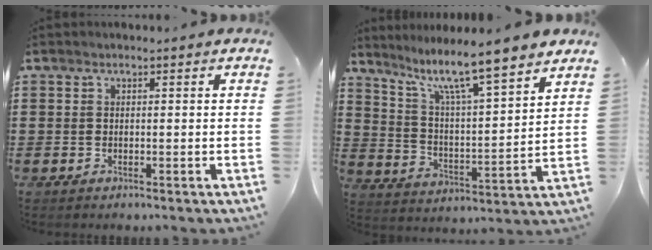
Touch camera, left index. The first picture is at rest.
{"total": 8.7, "force": [7.4, 0.4, 4.7], "torque": [-0.112, -0.055, 0.118]}